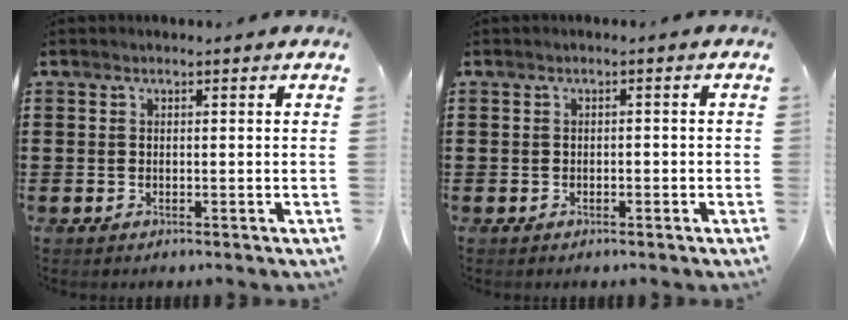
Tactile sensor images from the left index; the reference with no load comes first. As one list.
[{"total": 0.9, "force": [-0.7, 0.4, 0.4], "torque": [-0.013, -0.002, -0.015]}]